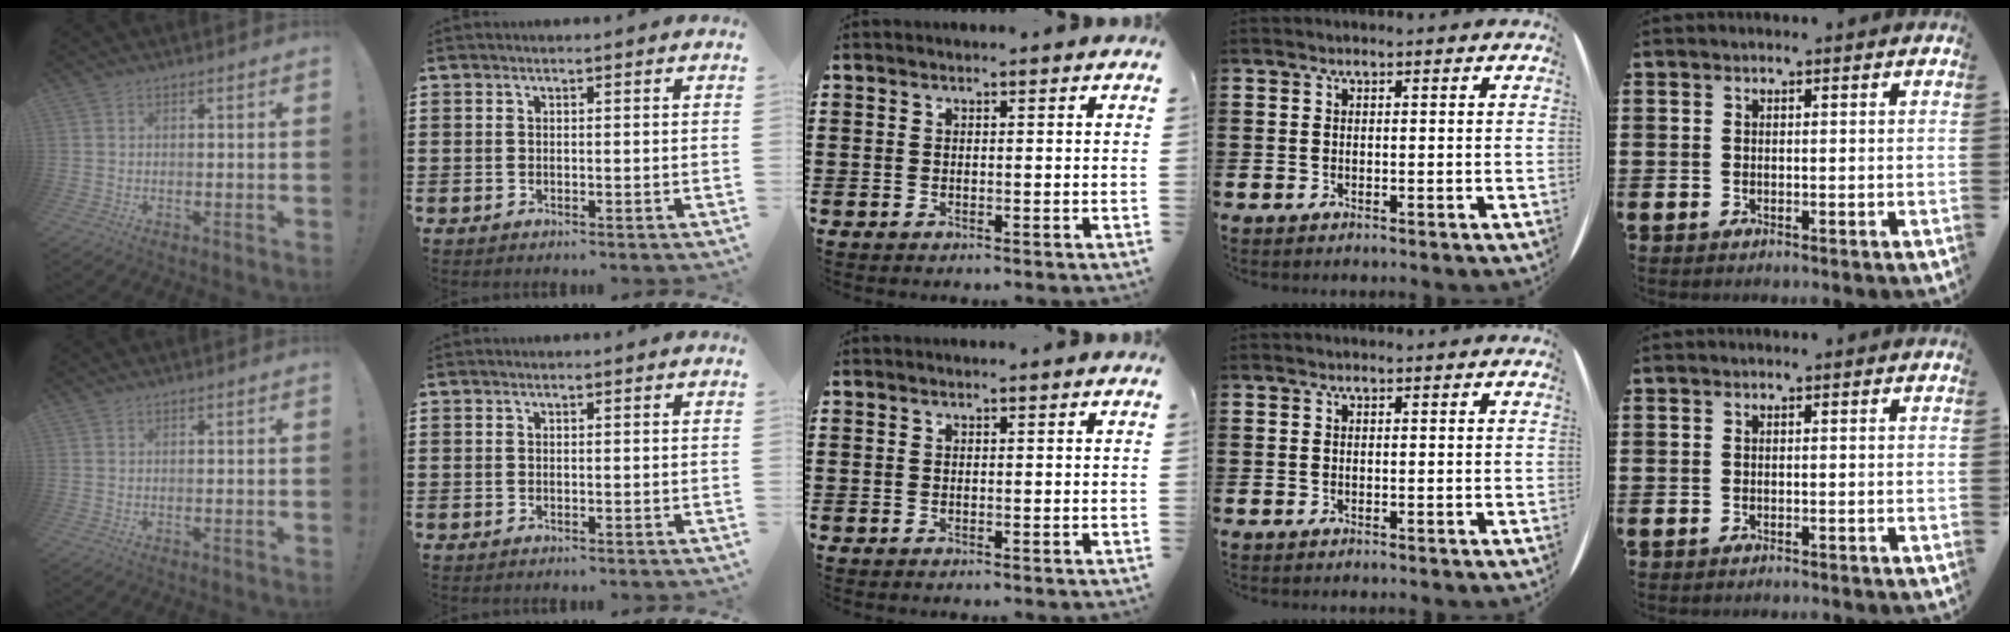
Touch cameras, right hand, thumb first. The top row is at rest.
{}